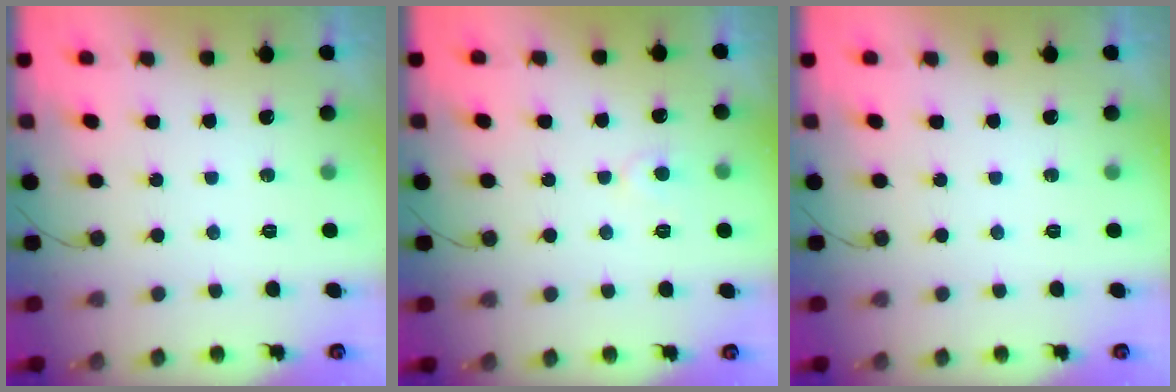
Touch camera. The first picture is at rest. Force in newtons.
{"total": 4.3, "press": 4.2, "slide": 0.4}
{"total": 0.0}